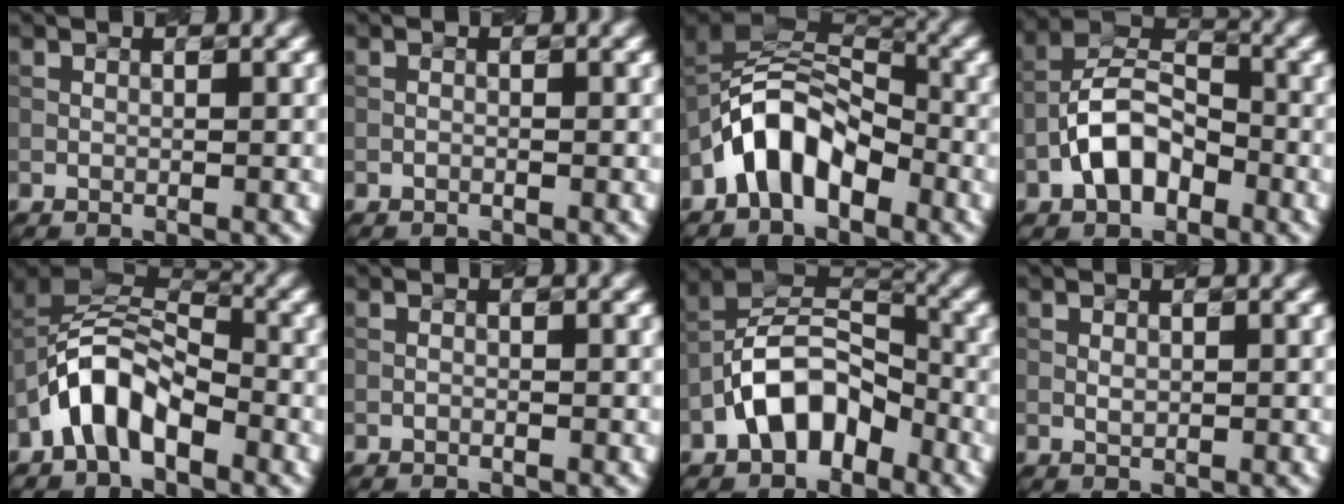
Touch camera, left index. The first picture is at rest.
{"total": 0.0}
{"total": 7.4, "force": [-3.3, 4.5, 4.9], "torque": [-0.080, 0.018, -0.075]}
{"total": 6.1, "force": [-2.7, 3.6, 4.1], "torque": [-0.070, 0.012, -0.057]}
{"total": 6.7, "force": [-3.2, 3.7, 4.6], "torque": [-0.078, 0.015, -0.071]}
{"total": 0.0}
{"total": 7.3, "force": [-3.6, 4.3, 4.7], "torque": [-0.075, 0.016, -0.079]}
{"total": 0.7, "force": [0.0, 0.4, 0.6], "torque": [-0.012, -0.001, 0.002]}